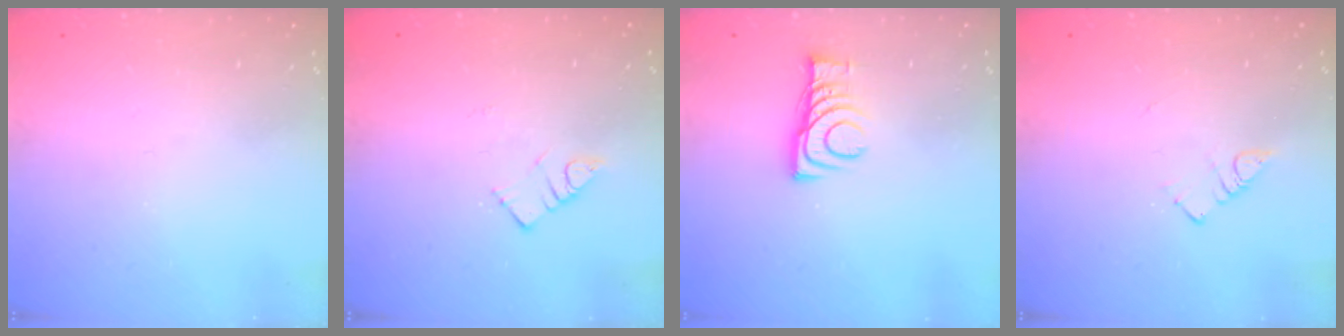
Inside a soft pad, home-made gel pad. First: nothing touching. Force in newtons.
{"total": 3.8, "press": 3.8, "slide": 0.1}
{"total": 7.9, "press": 7.8, "slide": 0.4}
{"total": 2.9, "press": 2.9, "slide": 0.5}